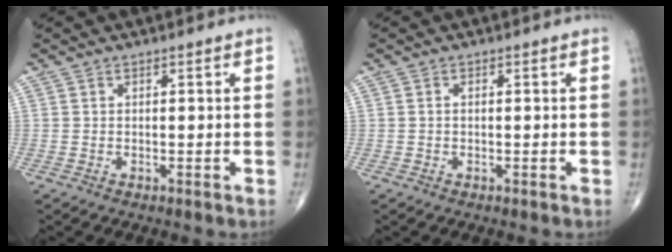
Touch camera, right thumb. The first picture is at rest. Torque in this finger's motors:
{"motor_torque": [-0.20, -0.20, -0.22, -0.01, 0.08]}